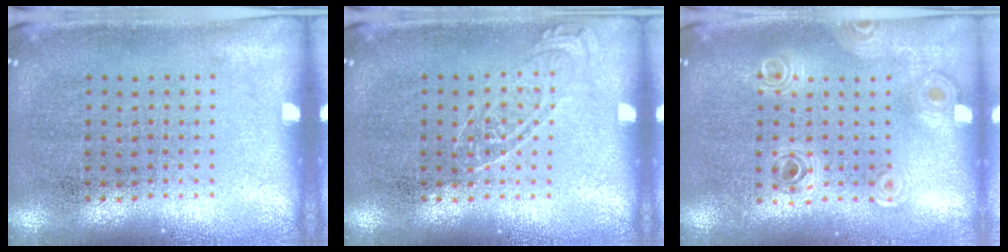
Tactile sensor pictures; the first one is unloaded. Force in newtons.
{"total": 1.5, "press": 1.4, "slide": 0.2}
{"total": 0.8, "press": 0.8, "slide": 0.2}